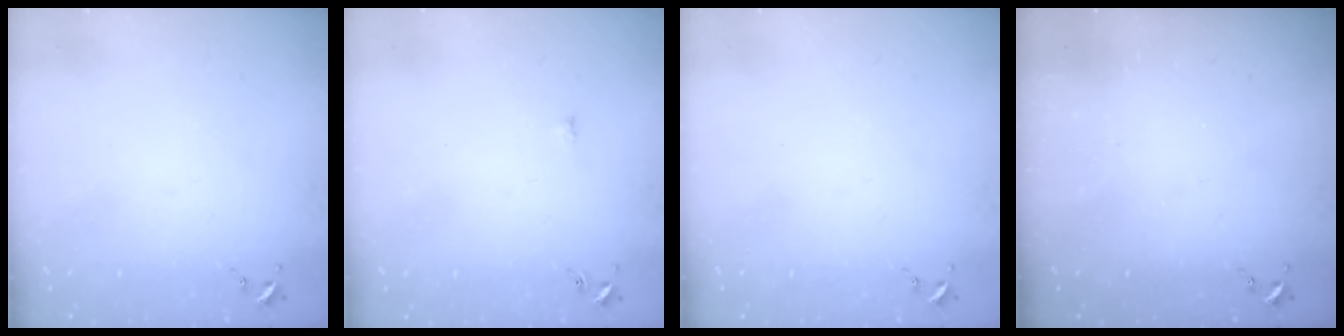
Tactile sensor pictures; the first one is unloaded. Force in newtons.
{"total": 4.6, "press": 4.5, "slide": 0.5}
{"total": 0.0}
{"total": 0.0}